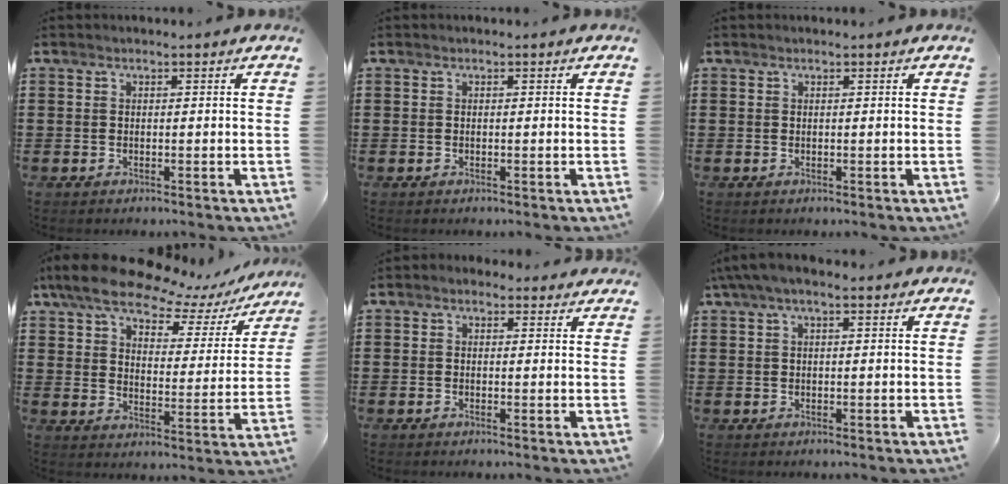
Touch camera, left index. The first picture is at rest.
{"total": 0.0}
{"total": 0.0}
{"total": 9.8, "force": [8.3, 2.7, 4.5], "torque": [-0.108, -0.041, 0.137]}
{"total": 1.3, "force": [0.8, 0.9, 0.5], "torque": [-0.013, 0.006, 0.014]}
{"total": 3.0, "force": [1.5, 0.9, 2.4], "torque": [-0.049, 0.008, 0.027]}